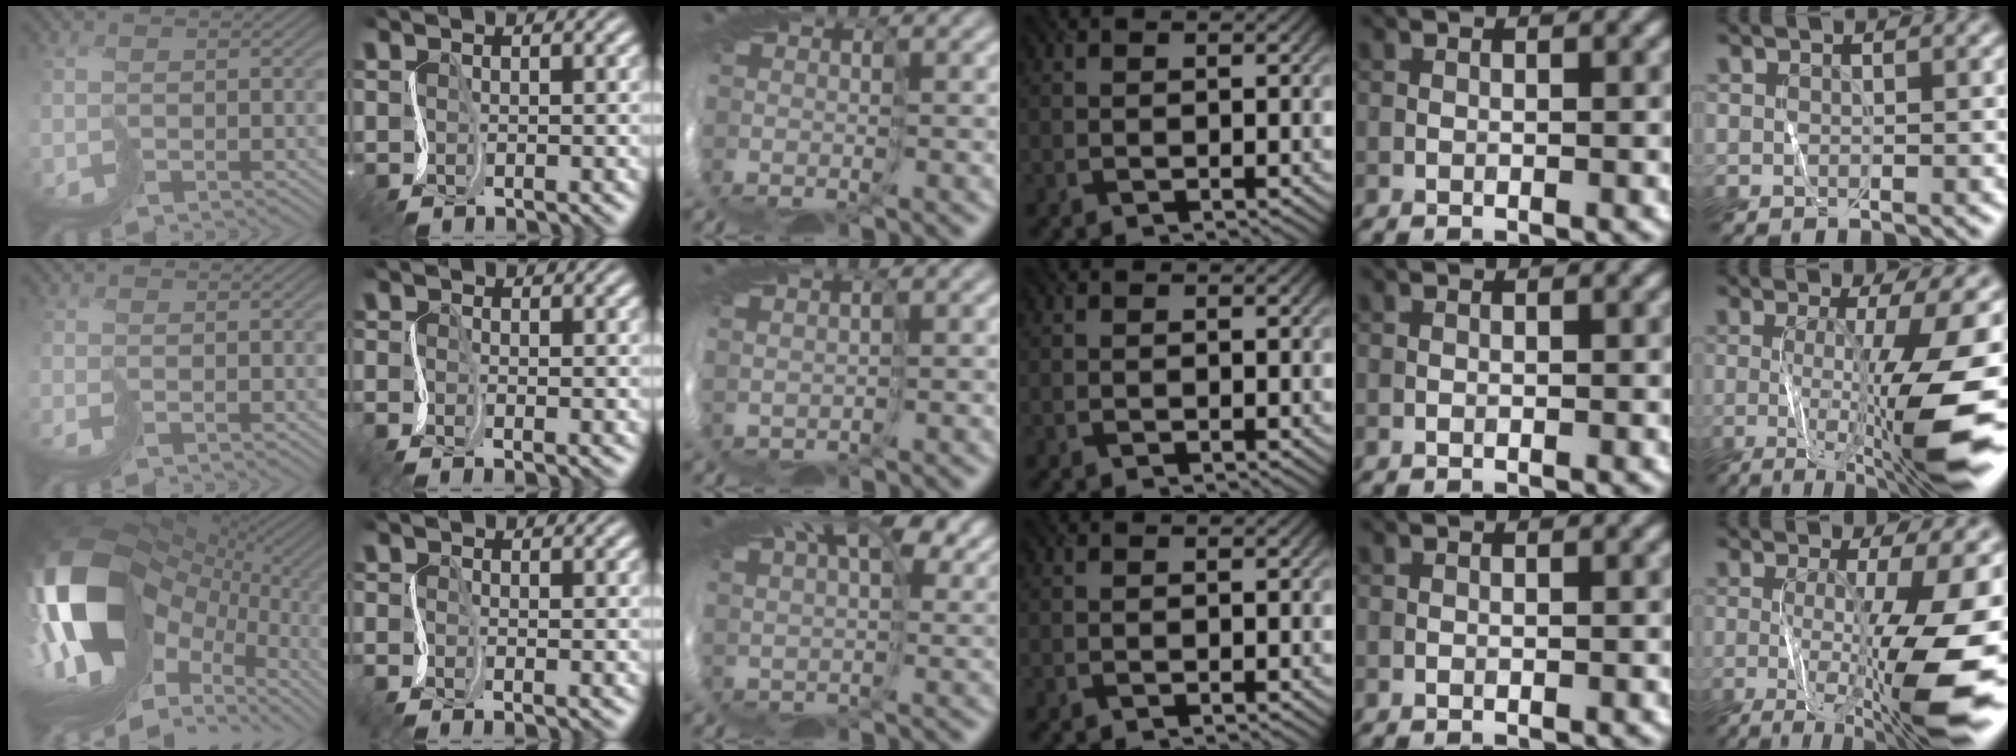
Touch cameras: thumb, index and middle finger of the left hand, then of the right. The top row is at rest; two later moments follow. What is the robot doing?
{"motion": "cut", "object": "tape"}